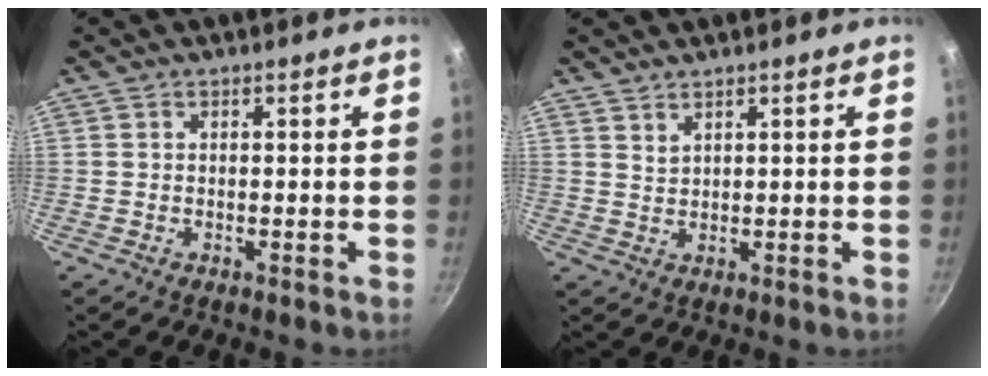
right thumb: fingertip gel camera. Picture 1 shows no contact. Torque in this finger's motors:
{"motor_torque": [-0.18, 0.20, -0.09, 0.24, 0.08]}